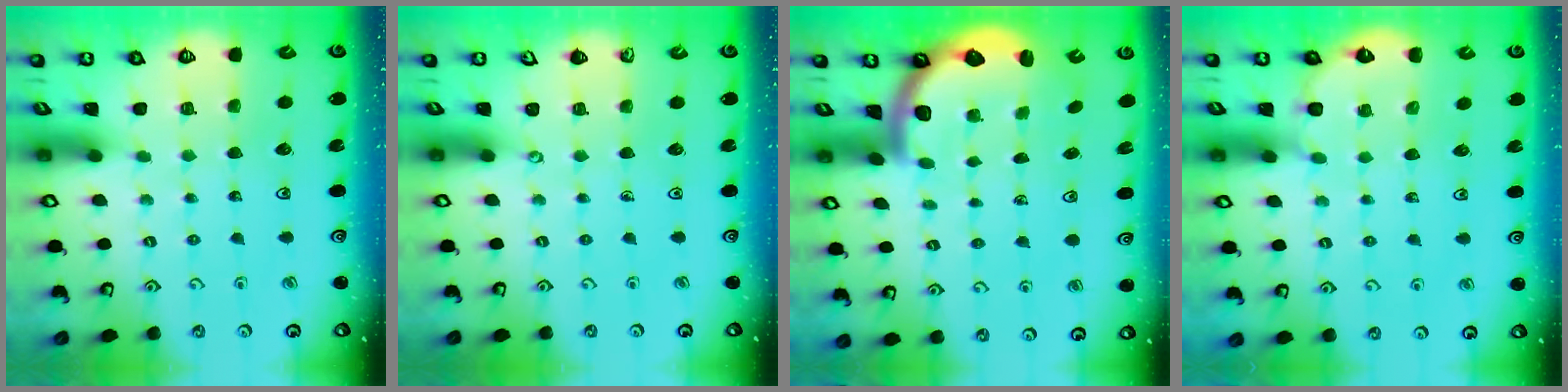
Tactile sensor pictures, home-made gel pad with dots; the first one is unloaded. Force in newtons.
{"total": 0.0}
{"total": 2.8, "press": 2.8, "slide": 0.5}
{"total": 3.1, "press": 2.6, "slide": 1.7}